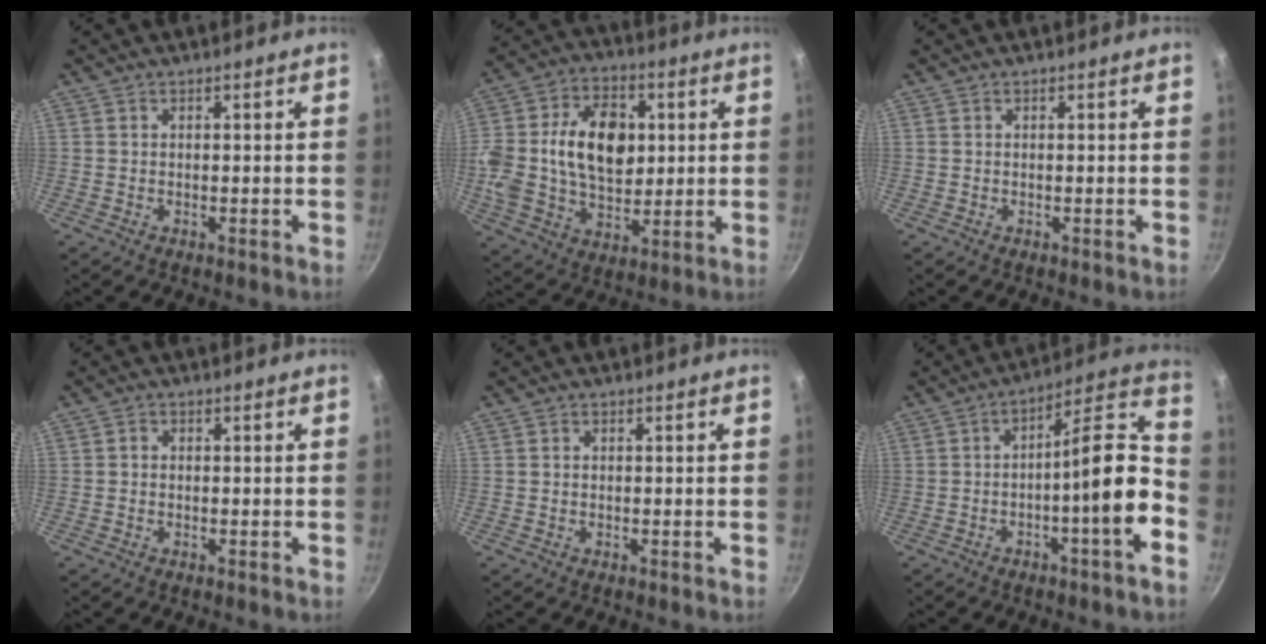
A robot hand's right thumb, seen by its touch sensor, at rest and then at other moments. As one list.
[{"total": 21.5, "force": [2.5, 15.0, 15.2], "torque": [-0.273, 0.021, 0.039]}, {"total": 0.0}, {"total": 1.1, "force": [0.0, 1.0, 0.5], "torque": [-0.009, 0.006, -0.002]}, {"total": 0.5, "force": [0.1, 0.5, 0.2], "torque": [-0.001, 0.004, 0.001]}, {"total": 15.1, "force": [-4.4, 3.3, 14.0], "torque": [-0.174, 0.063, -0.075]}]